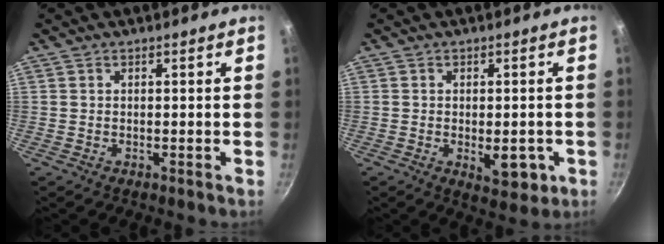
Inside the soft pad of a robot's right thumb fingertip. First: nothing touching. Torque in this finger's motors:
{"motor_torque": [-0.19, 0.18, 0.56, -0.21, 0.00]}